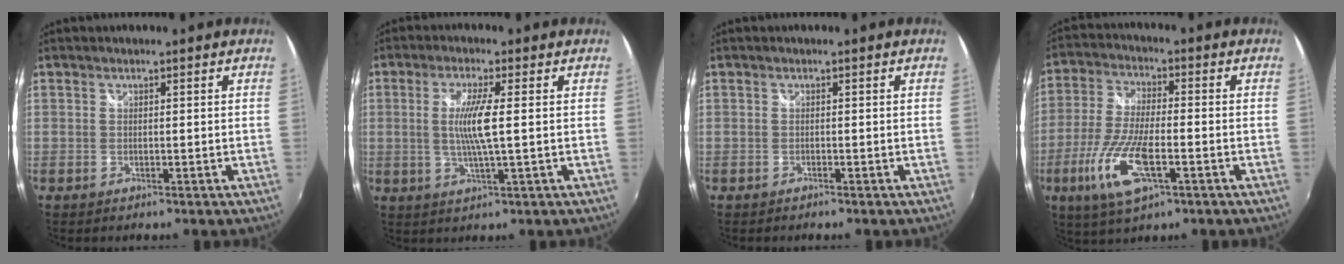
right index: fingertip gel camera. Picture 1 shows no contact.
{"total": 6.4, "force": [0.2, -0.1, 6.4], "torque": [-0.124, -0.007, 0.005]}
{"total": 0.5, "force": [-0.5, 0.0, 0.2], "torque": [-0.004, -0.001, -0.008]}
{"total": 13.1, "force": [-5.3, 4.1, 11.3], "torque": [-0.245, -0.018, -0.101]}